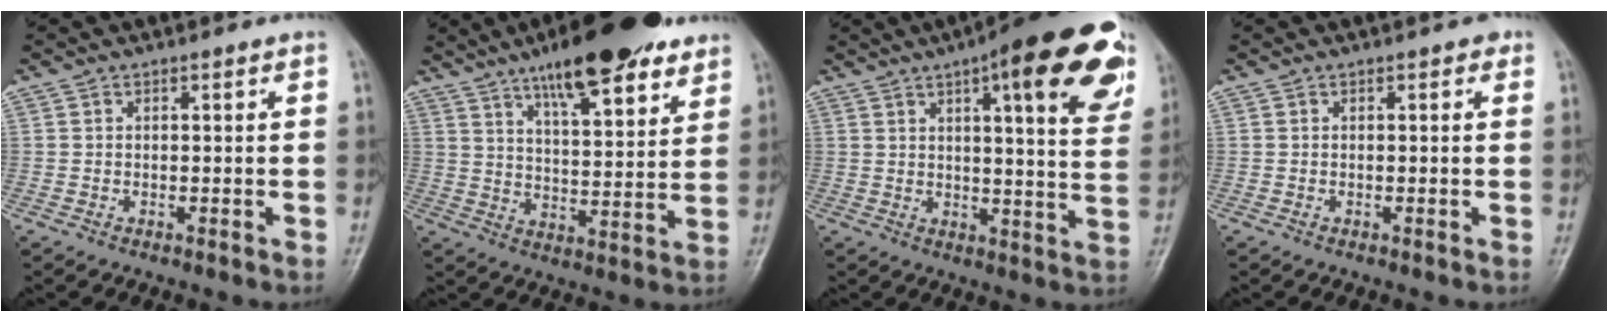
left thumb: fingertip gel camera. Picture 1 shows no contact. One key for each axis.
{"total": 18.6, "fx": 12.3, "fy": 5.4, "fz": 12.9, "tx": -0.164, "ty": -0.048, "tz": 0.190}
{"total": 21.1, "fx": 10.7, "fy": 5.4, "fz": 17.4, "tx": -0.206, "ty": -0.027, "tz": 0.129}
{"total": 0.6, "fx": 0.2, "fy": 0.4, "fz": 0.4, "tx": 0.003, "ty": 0.002, "tz": -0.003}